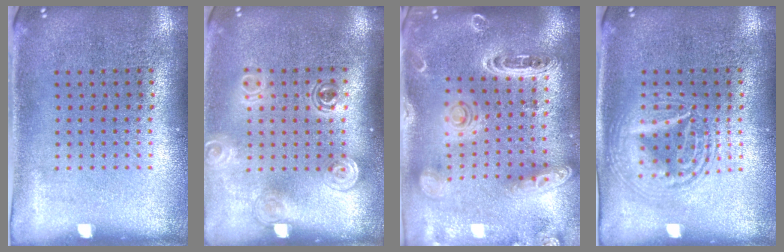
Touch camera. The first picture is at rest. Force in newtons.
{"total": 1.5, "press": 1.3, "slide": 0.9}
{"total": 2.2, "press": 2.1, "slide": 0.7}
{"total": 2.7, "press": 2.7, "slide": 0.2}